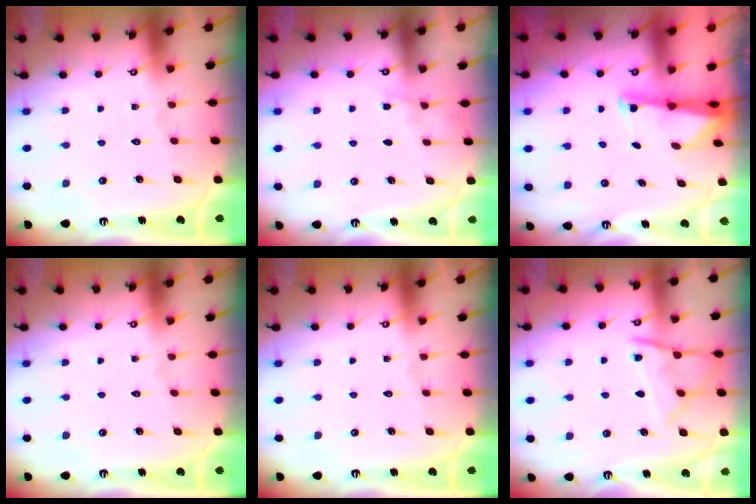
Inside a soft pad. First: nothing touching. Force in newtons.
{"total": 3.8, "press": 3.7, "slide": 0.5}
{"total": 1.9, "press": 1.9, "slide": 0.4}
{"total": 0.0}
{"total": 0.0}
{"total": 10.5, "press": 10.4, "slide": 1.0}